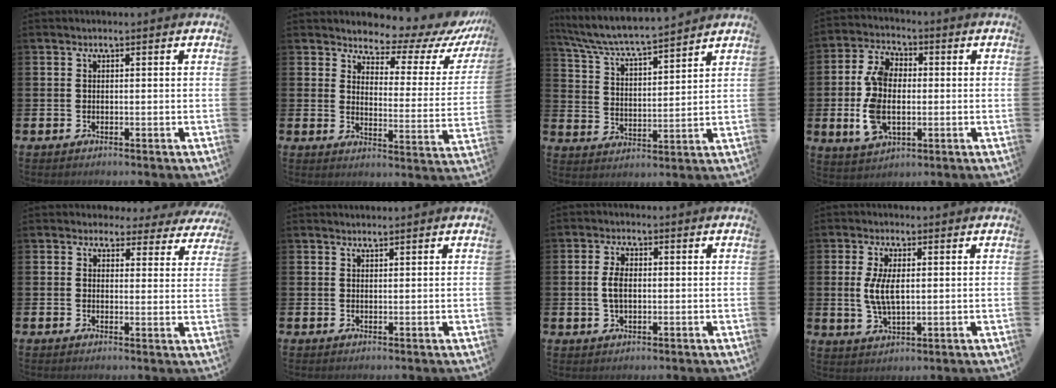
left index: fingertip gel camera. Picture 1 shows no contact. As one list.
[{"total": 5.0, "force": [4.5, 2.0, 1.1], "torque": [-0.032, -0.048, 0.068]}, {"total": 6.5, "force": [6.2, 0.2, 1.8], "torque": [-0.063, -0.047, 0.104]}, {"total": 8.3, "force": [-0.1, 5.2, 6.4], "torque": [-0.144, 0.006, -0.005]}, {"total": 2.9, "force": [2.4, 1.6, 0.2], "torque": [-0.009, -0.014, 0.038]}, {"total": 0.9, "force": [0.9, 0.1, 0.0], "torque": [0.008, -0.003, 0.015]}, {"total": 3.3, "force": [0.4, 1.9, 2.6], "torque": [-0.037, 0.002, 0.002]}, {"total": 5.1, "force": [0.8, 2.3, 4.5], "torque": [-0.081, 0.003, 0.011]}]